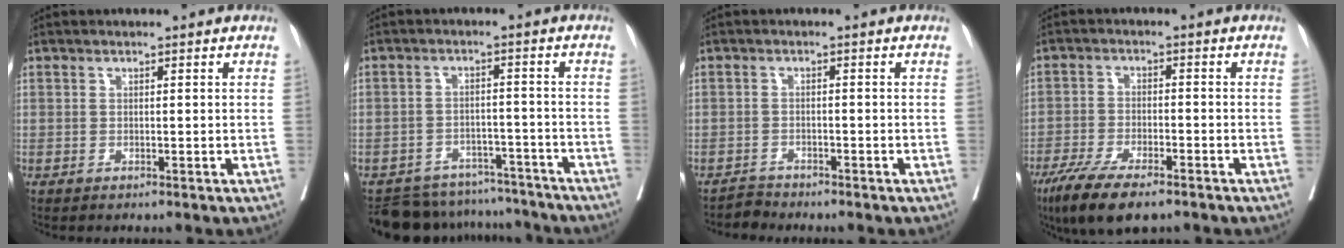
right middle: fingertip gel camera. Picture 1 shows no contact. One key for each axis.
{"total": 12.5, "fx": -11.7, "fy": 4.4, "fz": 1.2, "tx": -0.016, "ty": 0.018, "tz": -0.154}
{"total": 1.8, "fx": -1.6, "fy": 0.1, "fz": -0.8, "tx": 0.016, "ty": -0.008, "tz": -0.031}
{"total": 10.1, "fx": -7.1, "fy": 2.5, "fz": 6.6, "tx": -0.113, "ty": -0.019, "tz": -0.119}